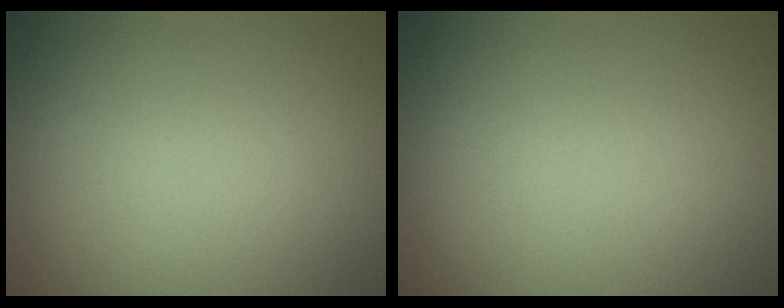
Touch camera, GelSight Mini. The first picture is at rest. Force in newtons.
{"total": 0.0}